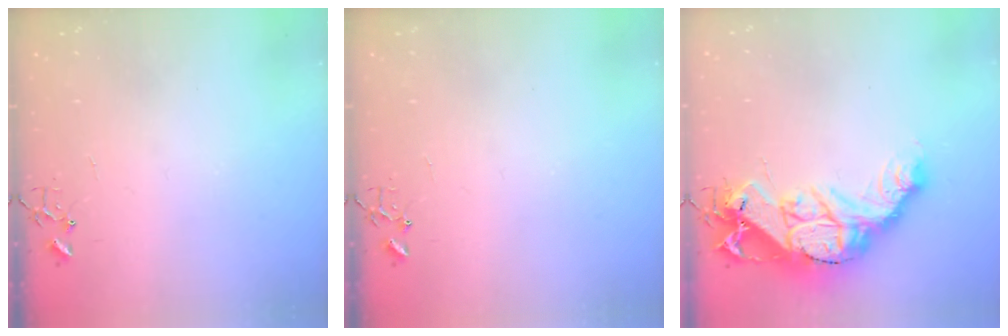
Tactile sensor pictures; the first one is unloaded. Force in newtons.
{"total": 0.0}
{"total": 21.5, "press": 21.4, "slide": 1.7}